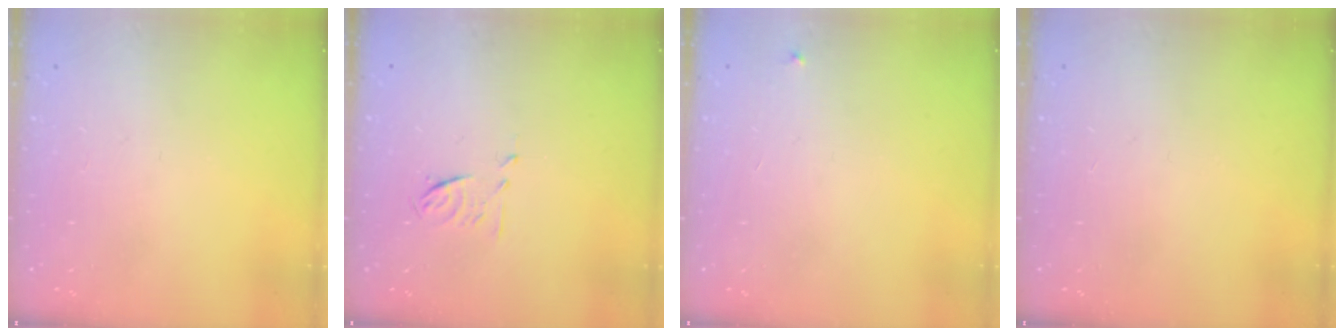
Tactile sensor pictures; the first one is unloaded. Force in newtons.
{"total": 6.6, "press": 6.5, "slide": 1.1}
{"total": 2.1, "press": 2.1, "slide": 0.1}
{"total": 0.0}